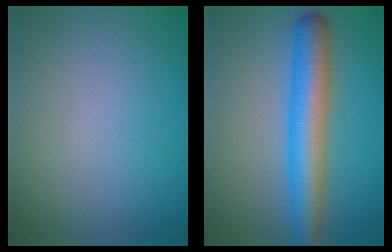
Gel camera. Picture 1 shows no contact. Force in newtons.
{"total": 6.9, "press": 6.8, "slide": 0.1}